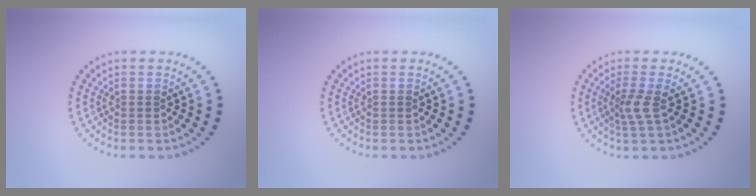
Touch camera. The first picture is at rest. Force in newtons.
{"total": 0.0}
{"total": 2.0, "press": 1.3, "slide": 1.5}